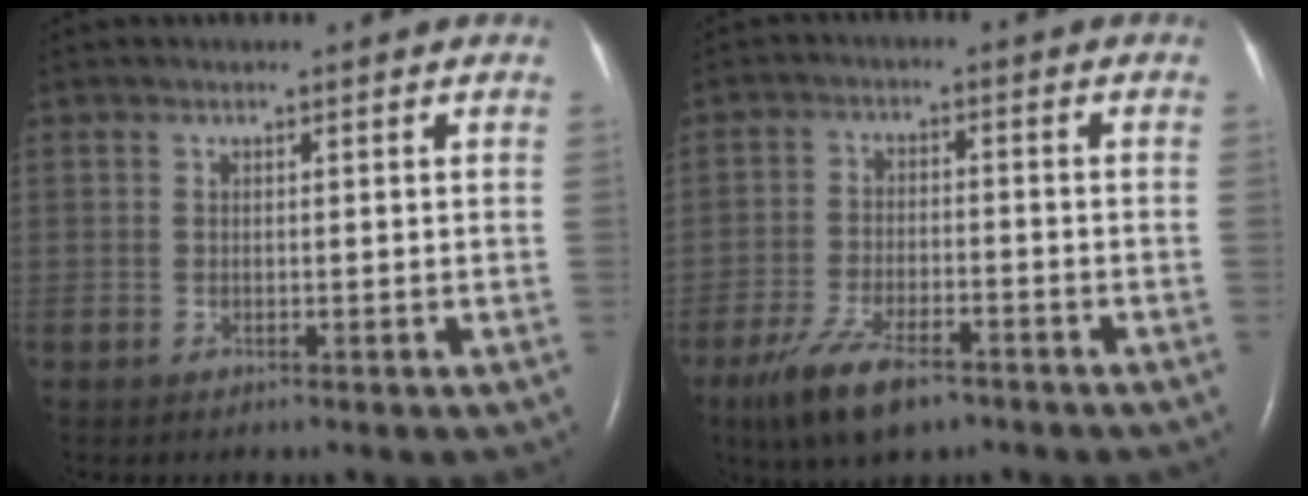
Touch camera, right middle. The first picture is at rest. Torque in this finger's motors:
{"motor_torque": [0.80, -0.74, 0.15, 0.04]}